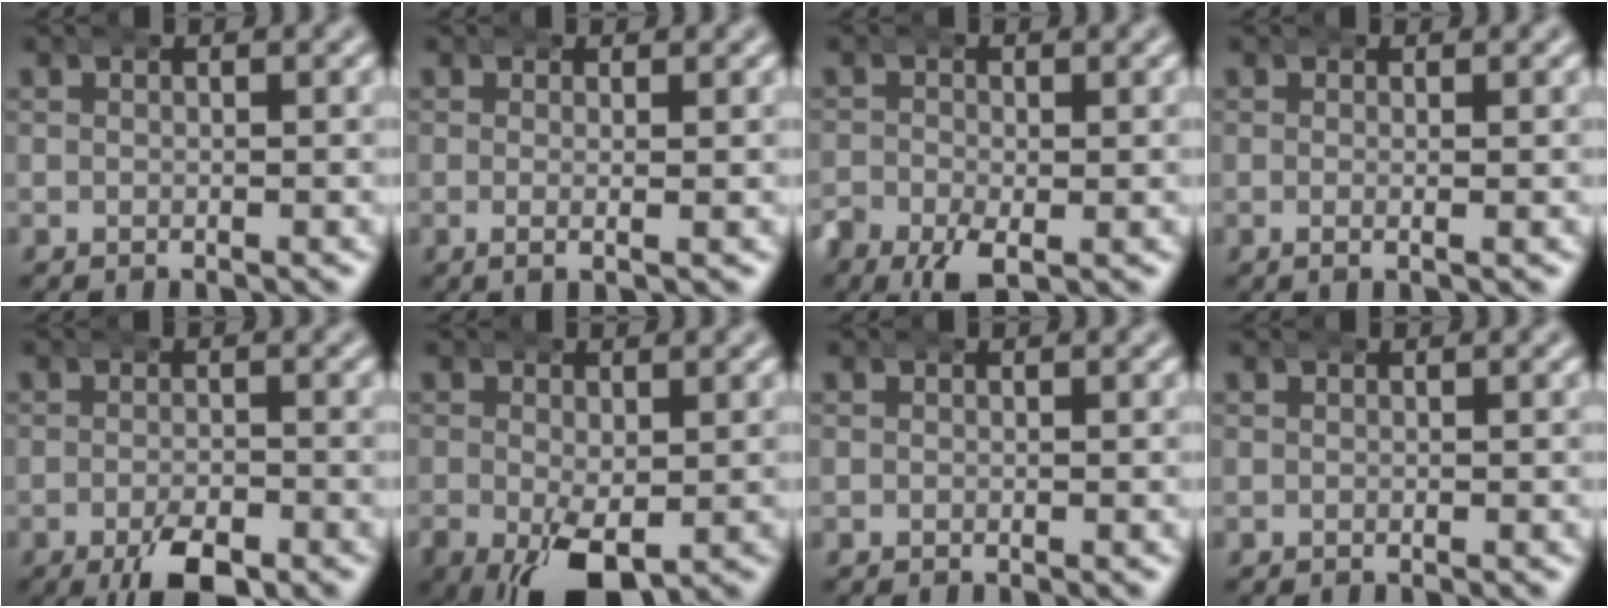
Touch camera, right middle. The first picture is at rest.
{"total": 1.4, "force": [-0.3, -0.1, 1.4], "torque": [-0.030, -0.003, -0.006]}
{"total": 3.8, "force": [-2.1, 2.1, 2.3], "torque": [-0.054, -0.023, -0.029]}
{"total": 1.0, "force": [-0.2, -0.1, 0.9], "torque": [-0.018, 0.000, -0.007]}
{"total": 5.0, "force": [-3.1, 1.5, 3.6], "torque": [-0.043, -0.009, -0.049]}
{"total": 6.9, "force": [-3.1, 3.5, 5.0], "torque": [-0.112, -0.046, -0.027]}
{"total": 0.0}
{"total": 0.0}